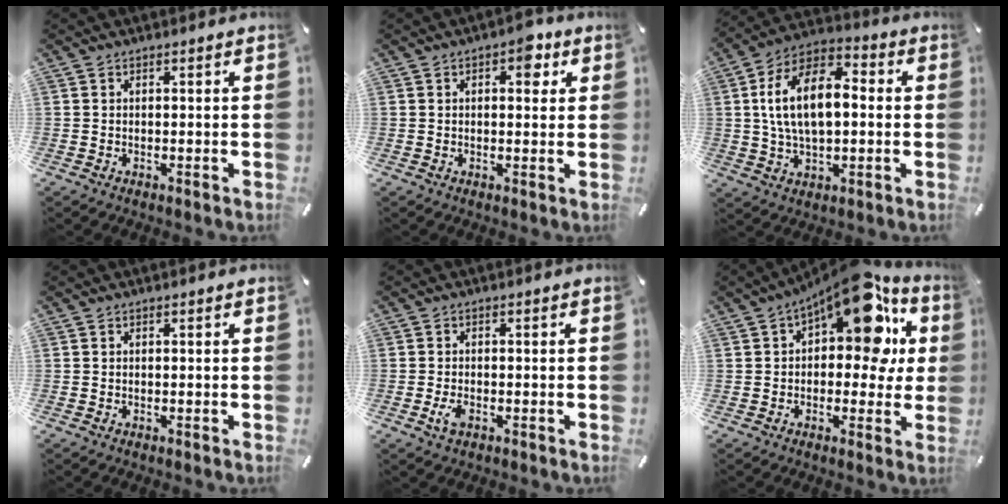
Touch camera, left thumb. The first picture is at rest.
{"total": 5.7, "force": [2.0, 3.2, 4.2], "torque": [-0.041, -0.007, 0.024]}
{"total": 15.0, "force": [1.3, 9.1, 11.9], "torque": [-0.231, 0.011, 0.022]}
{"total": 0.0}
{"total": 2.5, "force": [-1.1, 1.3, 1.9], "torque": [-0.052, -0.004, -0.024]}
{"total": 17.4, "force": [8.1, 8.4, 12.9], "torque": [-0.171, -0.054, 0.133]}